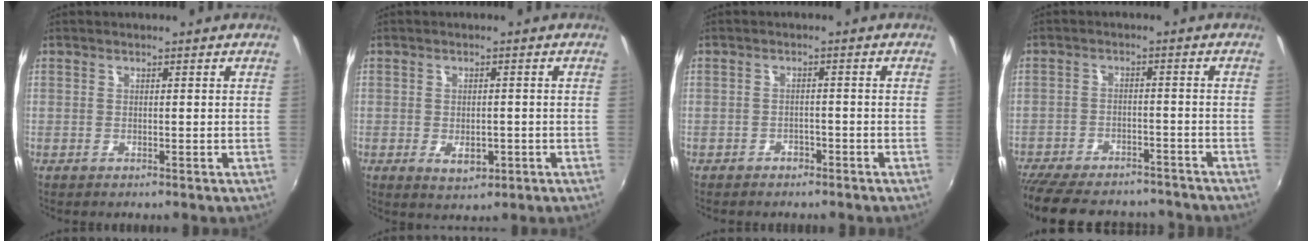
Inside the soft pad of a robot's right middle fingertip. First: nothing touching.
{"total": 3.8, "force": [-1.2, 2.1, 2.9], "torque": [-0.057, -0.007, -0.013]}
{"total": 2.7, "force": [-2.2, 1.4, 0.6], "torque": [-0.019, -0.003, -0.032]}
{"total": 18.7, "force": [-15.8, 6.6, 7.6], "torque": [-0.177, -0.010, -0.222]}